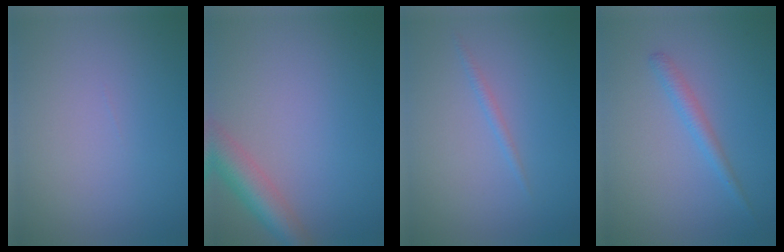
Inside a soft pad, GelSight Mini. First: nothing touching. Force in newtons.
{"total": 4.4, "press": 4.4, "slide": 0.2}
{"total": 0.8, "press": 0.8, "slide": 0.1}
{"total": 1.5, "press": 1.5, "slide": 0.2}